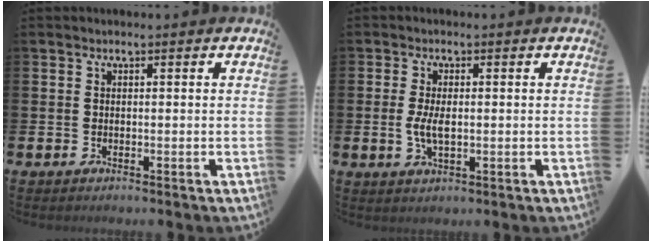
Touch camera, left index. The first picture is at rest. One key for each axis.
{"total": 3.4, "fx": 0.0, "fy": 1.5, "fz": 3.0, "tx": -0.060, "ty": 0.000, "tz": -0.005}